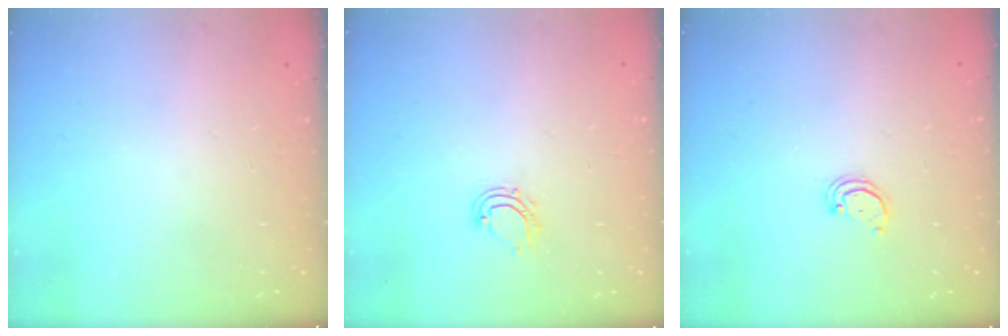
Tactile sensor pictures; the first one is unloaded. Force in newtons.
{"total": 6.0, "press": 5.9, "slide": 1.0}
{"total": 2.2, "press": 2.2, "slide": 0.2}